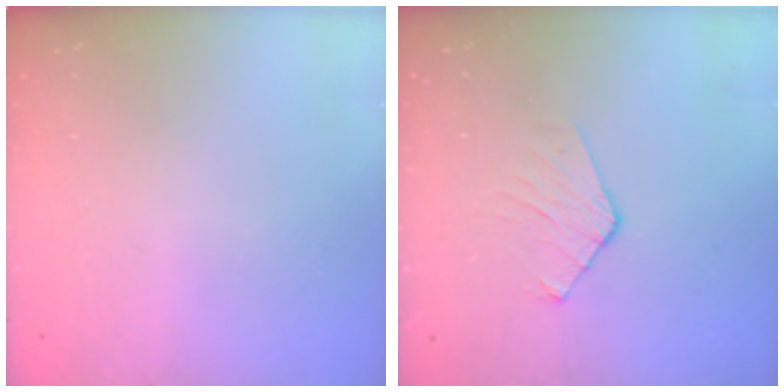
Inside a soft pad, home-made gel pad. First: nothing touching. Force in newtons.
{"total": 5.5, "press": 5.5, "slide": 0.5}